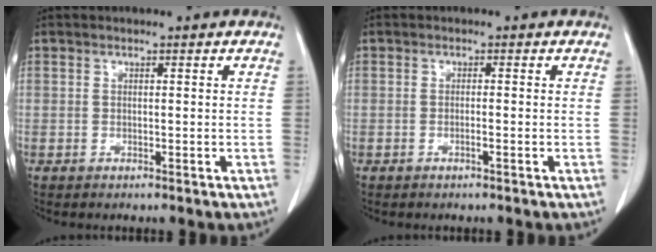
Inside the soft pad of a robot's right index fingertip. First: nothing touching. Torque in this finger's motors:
{"motor_torque": [-0.17, 0.01, -0.01, -0.01]}